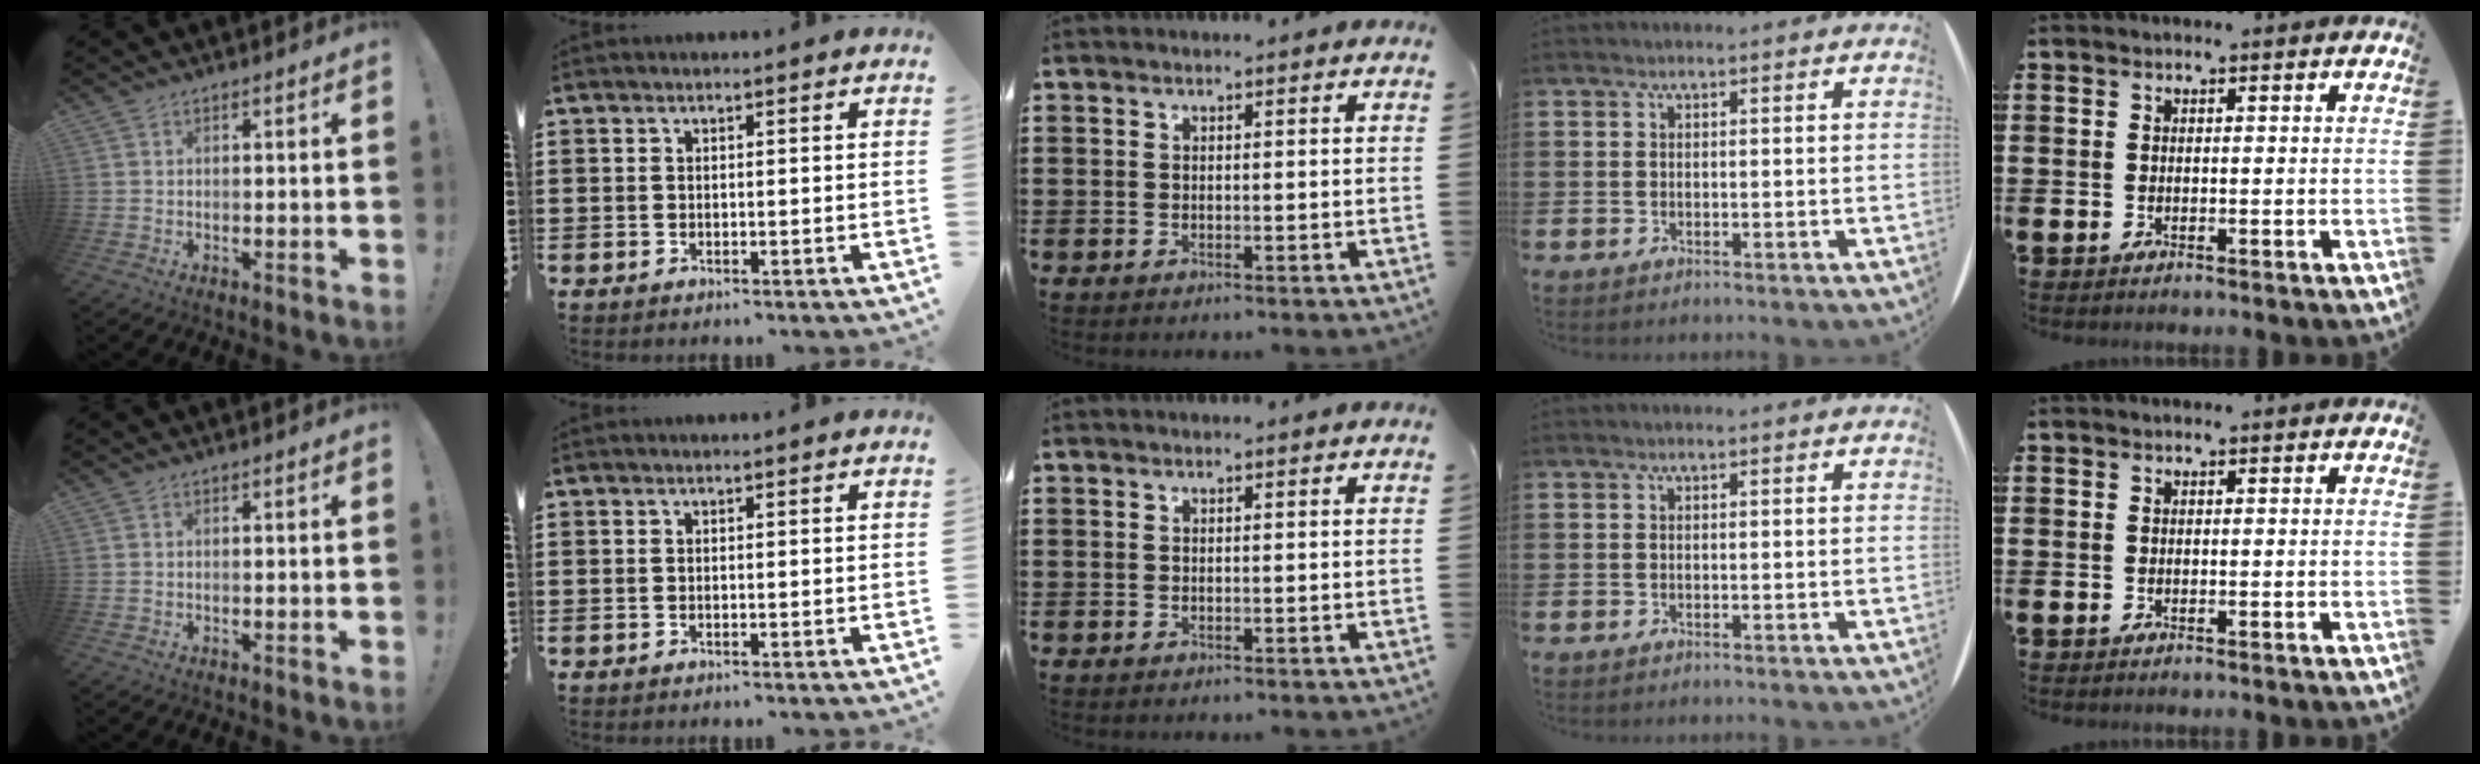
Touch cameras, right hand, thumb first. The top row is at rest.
{}